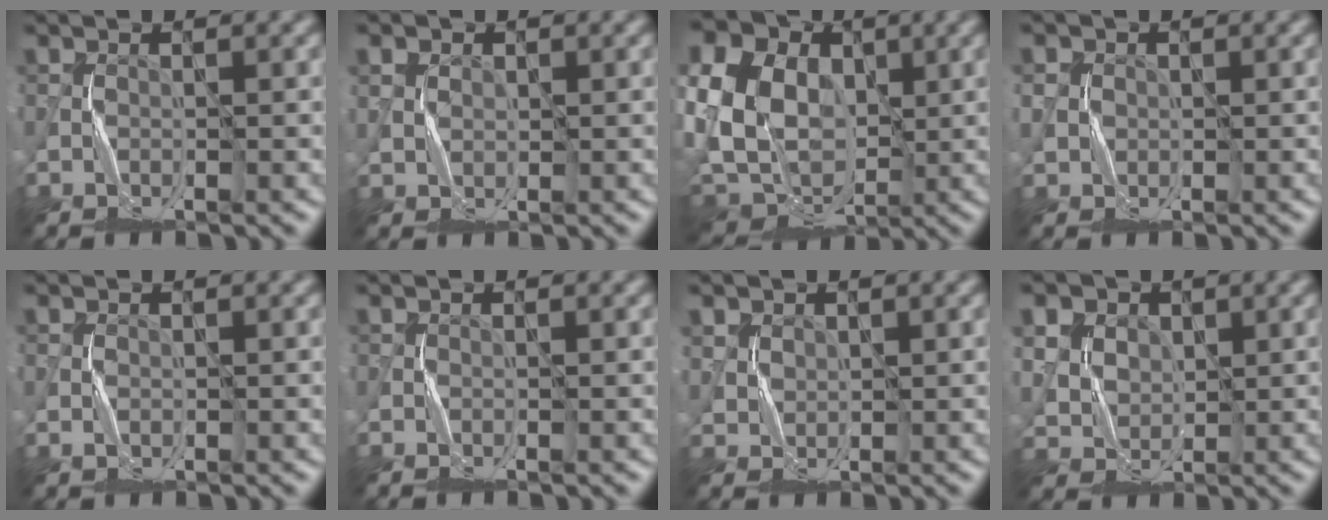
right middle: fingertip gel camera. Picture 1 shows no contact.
{"total": 2.3, "force": [1.3, 1.6, 0.9], "torque": [-0.030, 0.000, 0.034]}
{"total": 16.0, "force": [3.1, 12.3, 9.6], "torque": [-0.229, 0.023, 0.040]}
{"total": 1.8, "force": [0.2, 1.7, 0.5], "torque": [-0.013, 0.002, 0.003]}
{"total": 0.6, "force": [-0.1, 0.5, 0.4], "torque": [-0.007, 0.001, -0.003]}
{"total": 0.0}
{"total": 1.9, "force": [1.4, 1.3, 0.4], "torque": [-0.015, -0.007, 0.040]}
{"total": 9.5, "force": [4.9, 6.8, 4.4], "torque": [-0.102, 0.024, 0.075]}